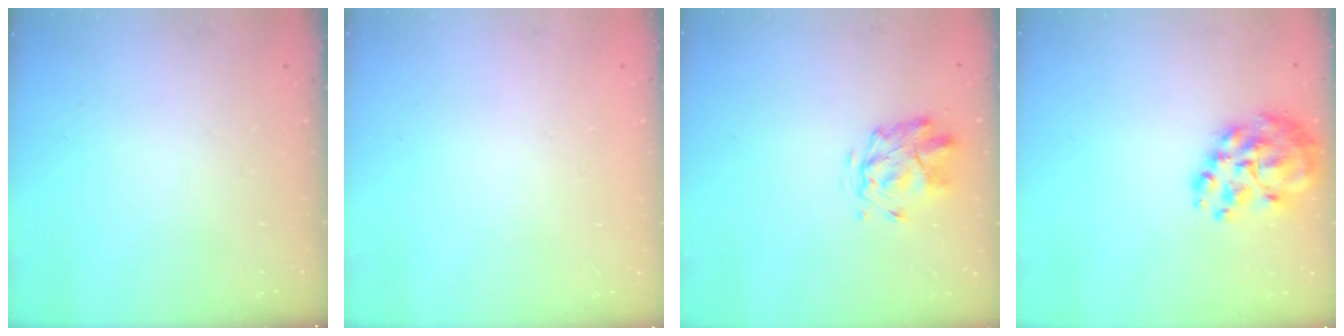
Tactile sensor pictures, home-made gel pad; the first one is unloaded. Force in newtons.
{"total": 1.8, "press": 1.8, "slide": 0.2}
{"total": 2.9, "press": 2.5, "slide": 1.5}
{"total": 12.7, "press": 12.2, "slide": 3.6}